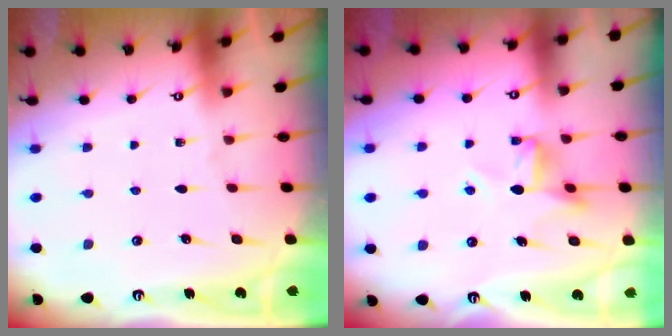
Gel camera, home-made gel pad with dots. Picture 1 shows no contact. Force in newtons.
{"total": 7.8, "press": 7.8, "slide": 0.3}